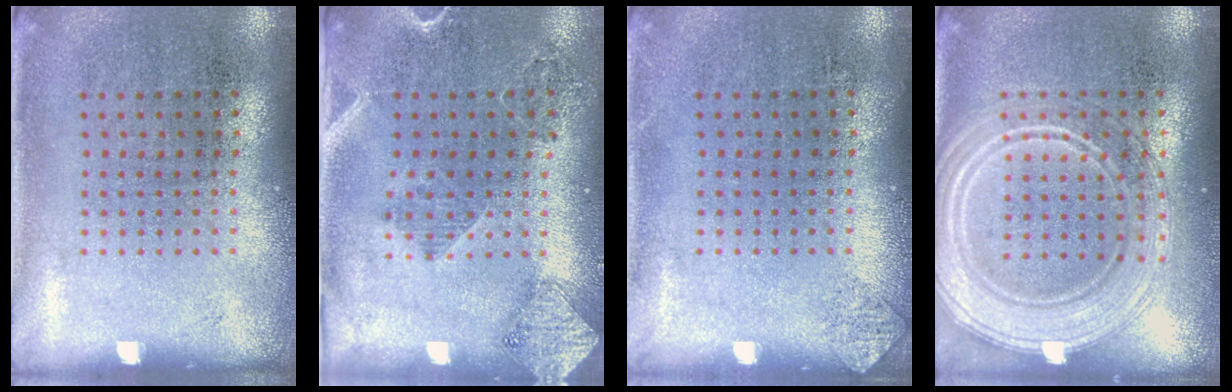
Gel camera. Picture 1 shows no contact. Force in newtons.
{"total": 1.8, "press": 1.7, "slide": 0.8}
{"total": 0.6, "press": 0.6, "slide": 0.2}
{"total": 3.7, "press": 3.7, "slide": 0.6}